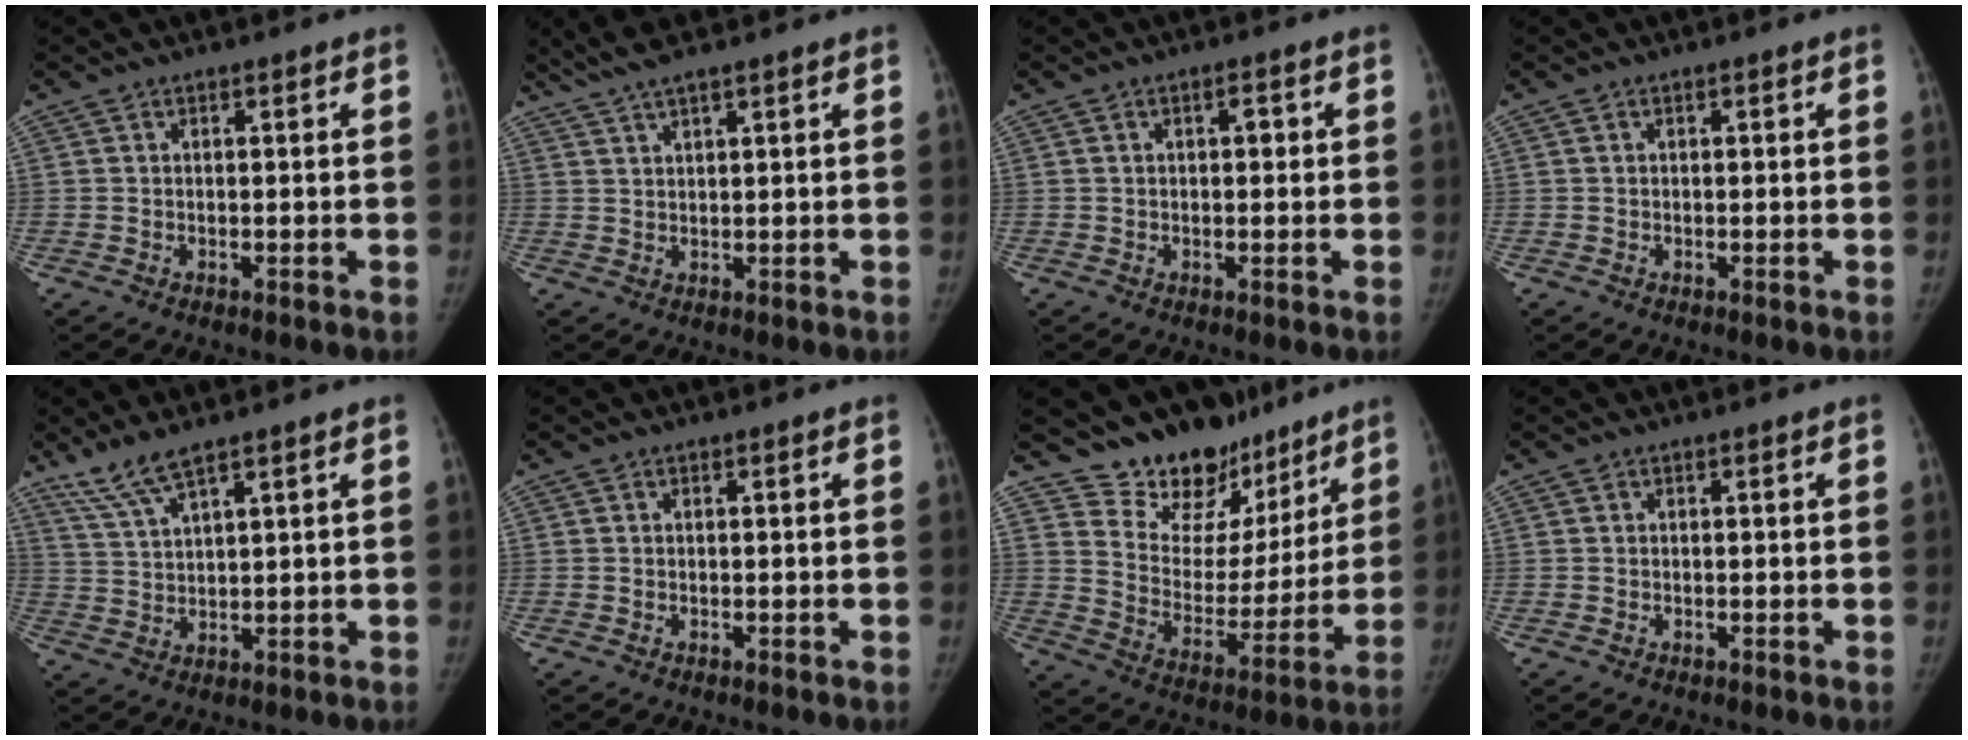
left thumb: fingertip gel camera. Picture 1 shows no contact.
{"total": 5.1, "force": [4.0, 0.4, 3.1], "torque": [-0.067, 0.005, 0.083]}
{"total": 1.7, "force": [0.3, 0.9, 1.4], "torque": [-0.018, 0.003, 0.004]}
{"total": 0.0}
{"total": 6.0, "force": [4.7, 0.7, 3.7], "torque": [-0.082, -0.016, 0.102]}
{"total": 0.0}
{"total": 17.4, "force": [14.2, 9.1, 4.3], "torque": [0.002, -0.103, 0.222]}
{"total": 0.0}